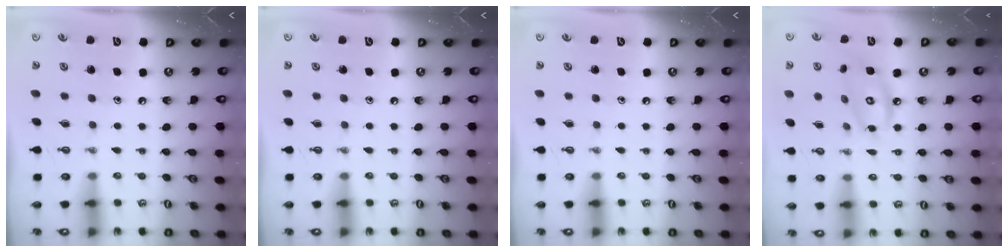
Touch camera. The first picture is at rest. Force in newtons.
{"total": 0.0}
{"total": 0.0}
{"total": 9.4, "press": 9.4, "slide": 0.6}